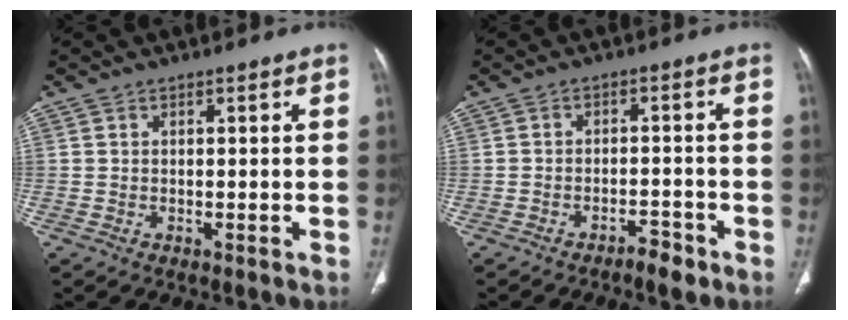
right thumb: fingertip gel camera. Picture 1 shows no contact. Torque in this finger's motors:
{"motor_torque": [0.23, 0.44, -0.14, 0.02, 0.09]}